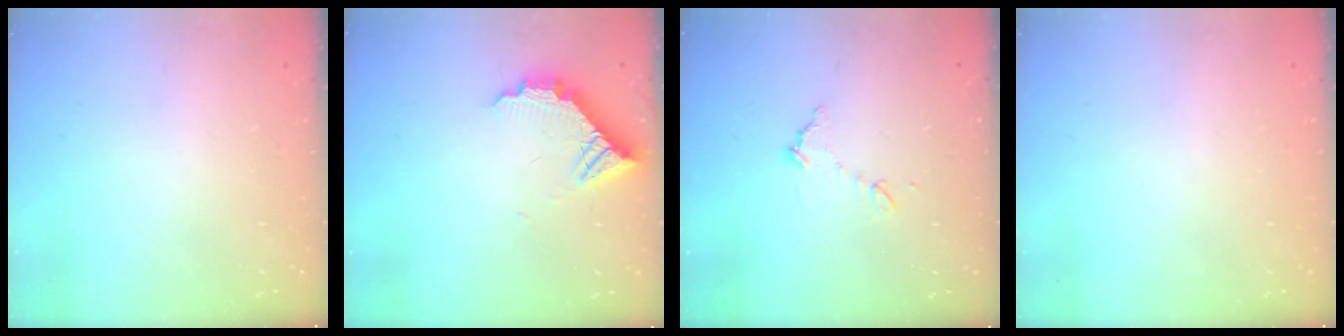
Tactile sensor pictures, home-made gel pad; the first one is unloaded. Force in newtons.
{"total": 10.1, "press": 10.1, "slide": 0.4}
{"total": 7.5, "press": 7.5, "slide": 0.5}
{"total": 0.0}